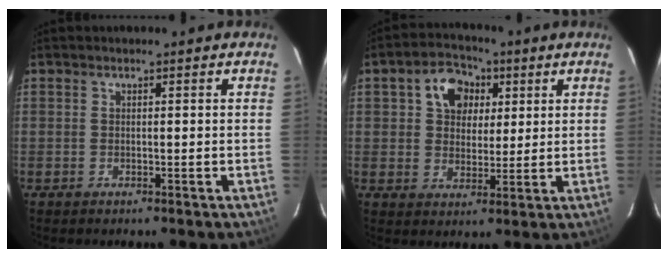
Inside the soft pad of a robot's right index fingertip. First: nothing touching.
{"total": 8.6, "force": [3.1, 6.7, 4.5], "torque": [-0.086, 0.024, 0.052]}